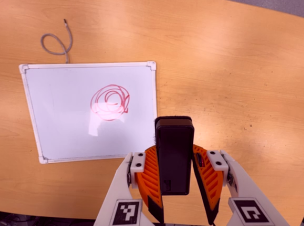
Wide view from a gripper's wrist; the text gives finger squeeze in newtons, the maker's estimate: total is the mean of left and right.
{"total": 7.2, "left": 5.5, "right": 8.9}